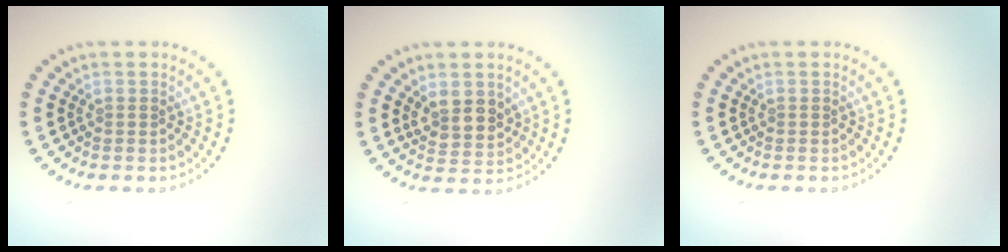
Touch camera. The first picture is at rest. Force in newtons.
{"total": 2.8, "press": 2.5, "slide": 1.1}
{"total": 0.0}